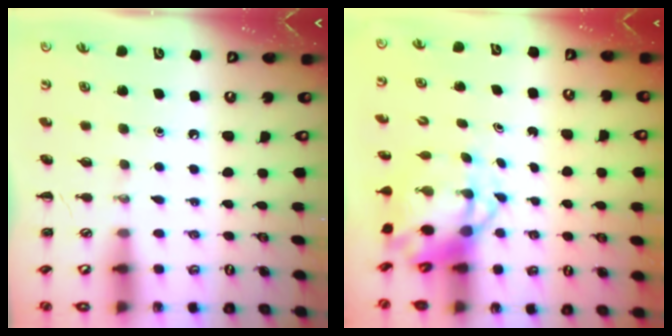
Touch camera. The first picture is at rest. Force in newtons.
{"total": 5.4, "press": 5.1, "slide": 1.7}